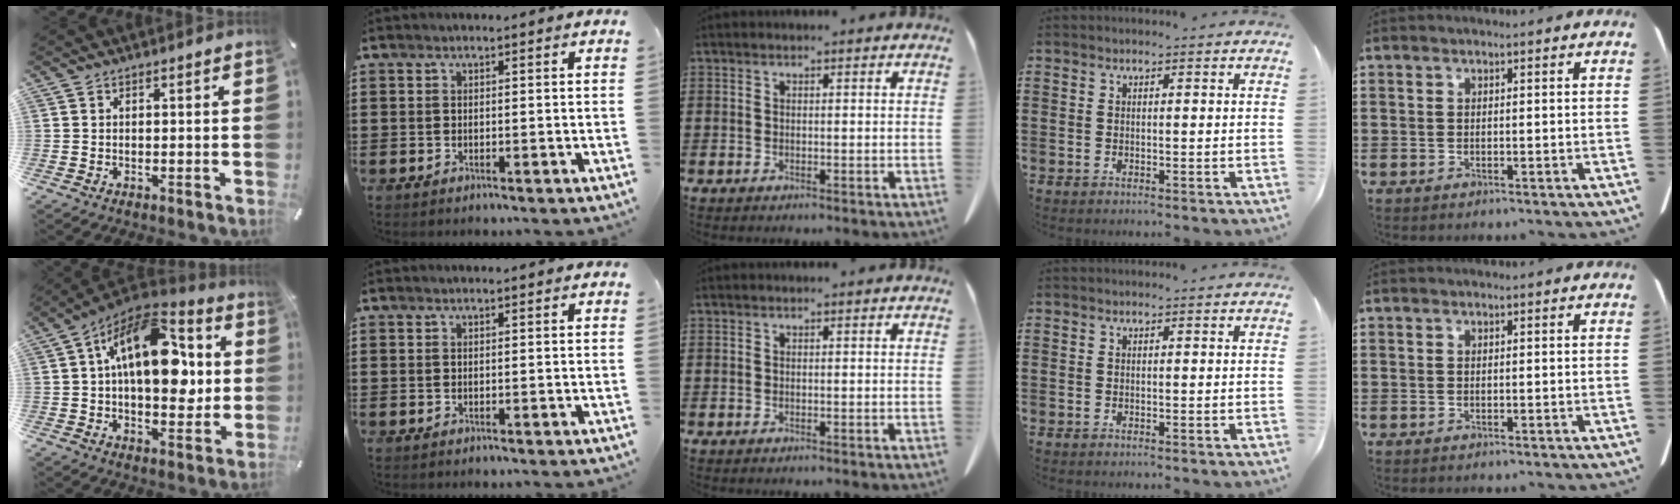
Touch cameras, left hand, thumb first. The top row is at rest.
{"thumb": {"total": 20.6, "force": [4.2, 11.6, 16.5], "torque": [-0.270, -0.013, 0.068]}}